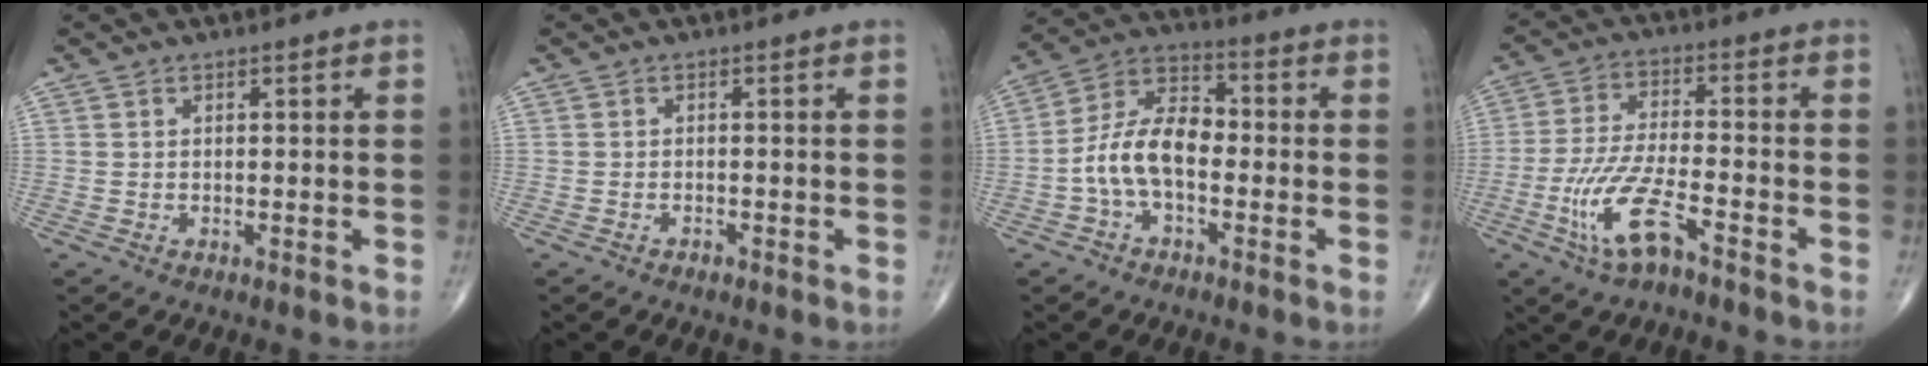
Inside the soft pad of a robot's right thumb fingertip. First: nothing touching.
{"total": 0.7, "force": [-0.6, 0.4, 0.3], "torque": [-0.007, 0.002, -0.011]}
{"total": 10.7, "force": [-2.1, 6.0, 8.6], "torque": [-0.155, 0.041, -0.051]}
{"total": 10.8, "force": [-5.6, 2.9, 8.7], "torque": [-0.195, 0.024, -0.105]}